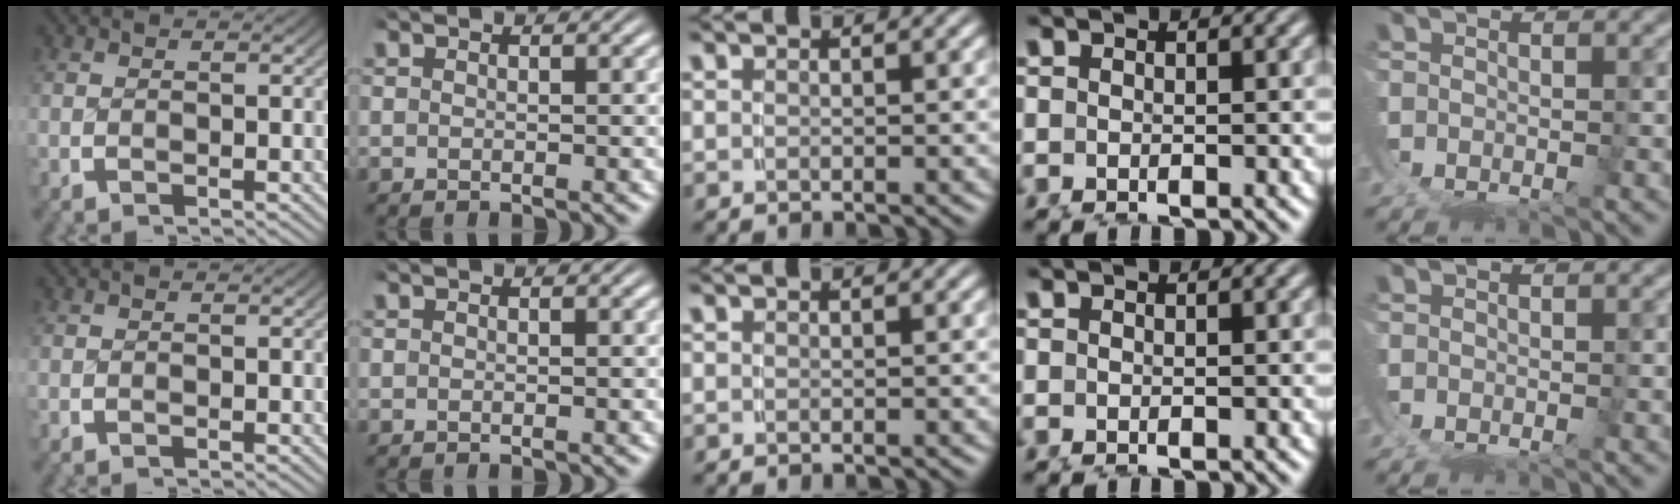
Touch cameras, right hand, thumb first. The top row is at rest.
{}